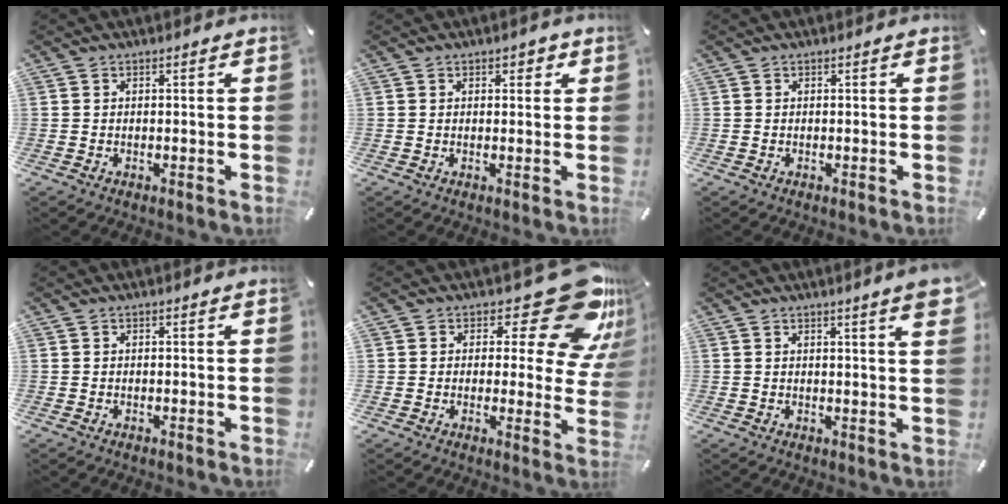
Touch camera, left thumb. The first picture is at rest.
{"total": 1.7, "force": [0.7, 1.2, 0.9], "torque": [-0.002, 0.000, 0.007]}
{"total": 0.0}
{"total": 0.0}
{"total": 20.2, "force": [10.4, 9.0, 14.8], "torque": [-0.172, -0.069, 0.168]}
{"total": 4.7, "force": [2.5, 0.4, 4.0], "torque": [-0.063, -0.011, 0.041]}